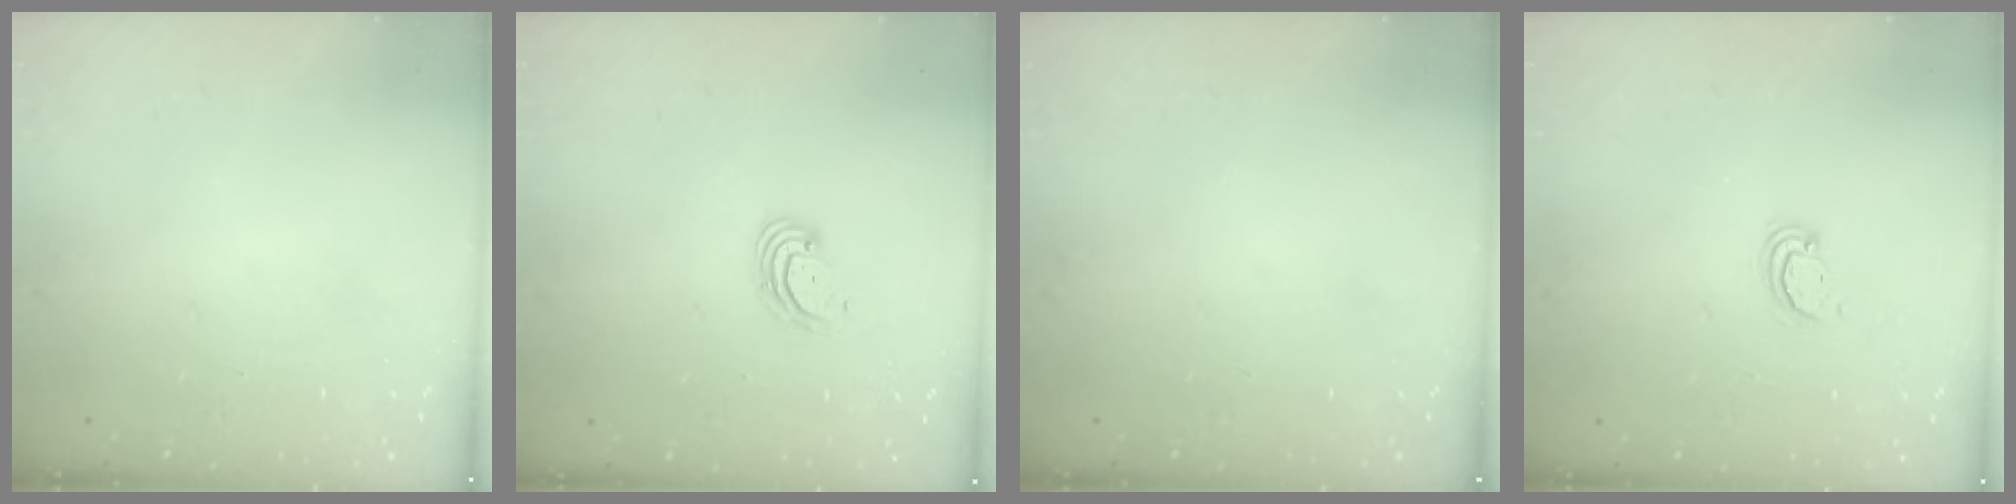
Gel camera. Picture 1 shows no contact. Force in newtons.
{"total": 2.8, "press": 2.8, "slide": 0.2}
{"total": 0.0}
{"total": 2.5, "press": 2.5, "slide": 0.3}